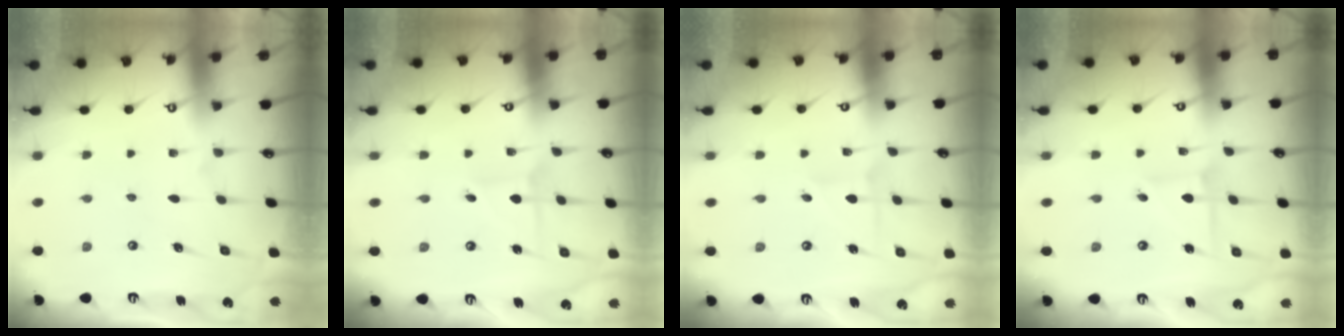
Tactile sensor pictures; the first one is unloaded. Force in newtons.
{"total": 1.4, "press": 1.4, "slide": 0.1}
{"total": 1.4, "press": 1.4, "slide": 0.1}
{"total": 3.4, "press": 3.4, "slide": 0.3}